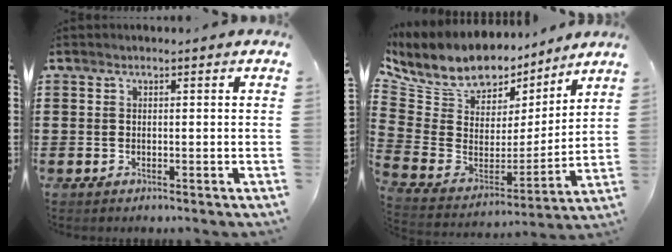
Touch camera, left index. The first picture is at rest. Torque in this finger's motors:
{"motor_torque": [-0.12, -0.20, -0.02, -0.21]}